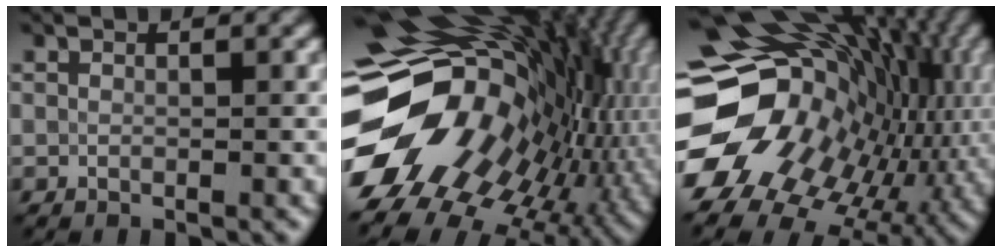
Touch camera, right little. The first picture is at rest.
{"total": 19.0, "force": [-1.2, 12.5, 14.2], "torque": [-0.280, -0.027, -0.005]}
{"total": 19.5, "force": [-0.5, 14.5, 13.0], "torque": [-0.255, -0.027, 0.014]}